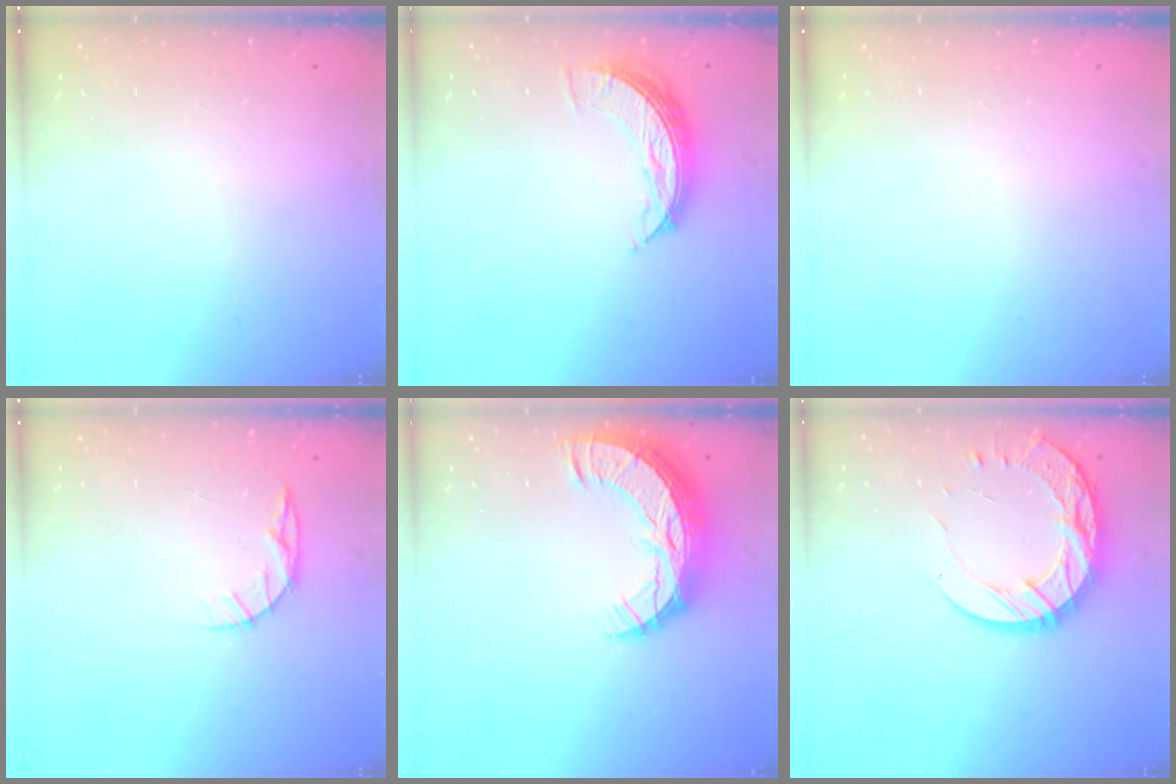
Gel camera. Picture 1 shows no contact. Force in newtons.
{"total": 7.8, "press": 7.8, "slide": 0.3}
{"total": 0.0}
{"total": 5.8, "press": 5.8, "slide": 0.6}
{"total": 13.4, "press": 13.4, "slide": 0.9}
{"total": 16.1, "press": 16.0, "slide": 1.2}